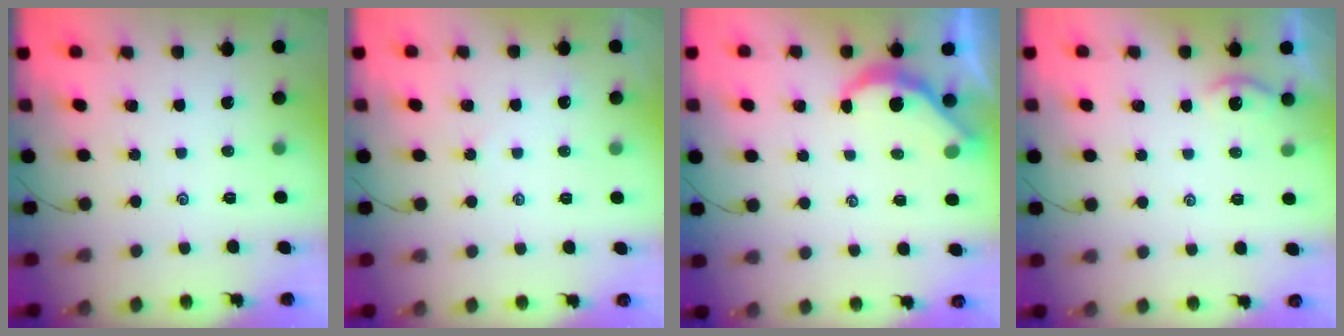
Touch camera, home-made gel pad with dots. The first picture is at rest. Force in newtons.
{"total": 1.4, "press": 1.4, "slide": 0.4}
{"total": 4.9, "press": 4.9, "slide": 0.2}
{"total": 2.6, "press": 2.6, "slide": 0.3}